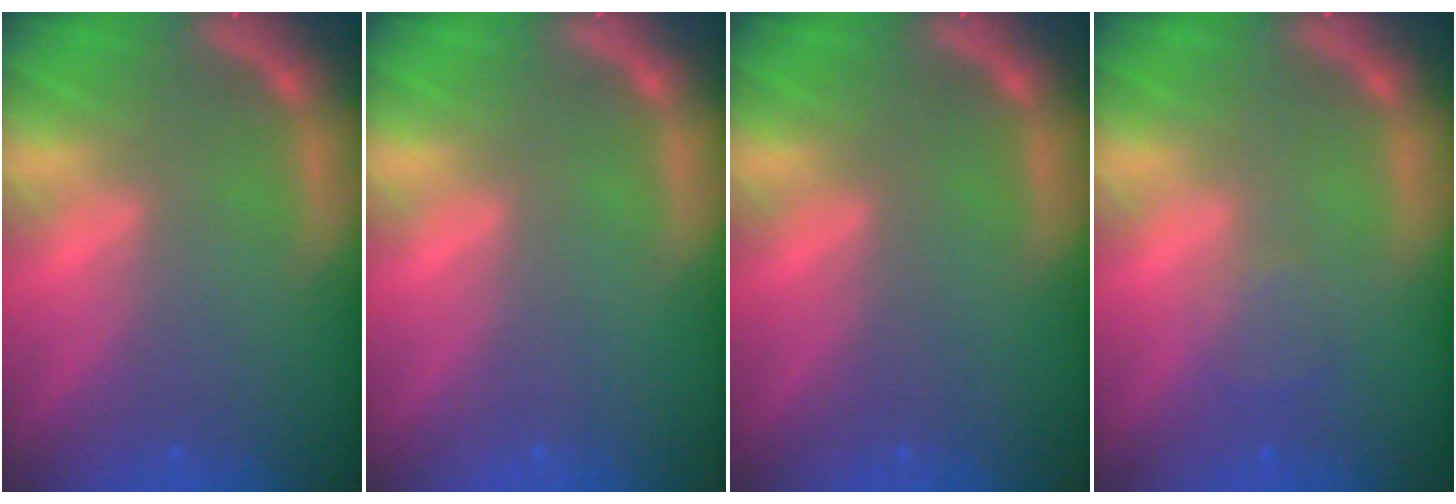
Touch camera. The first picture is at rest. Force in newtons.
{"total": 0.0}
{"total": 0.0}
{"total": 1.5}